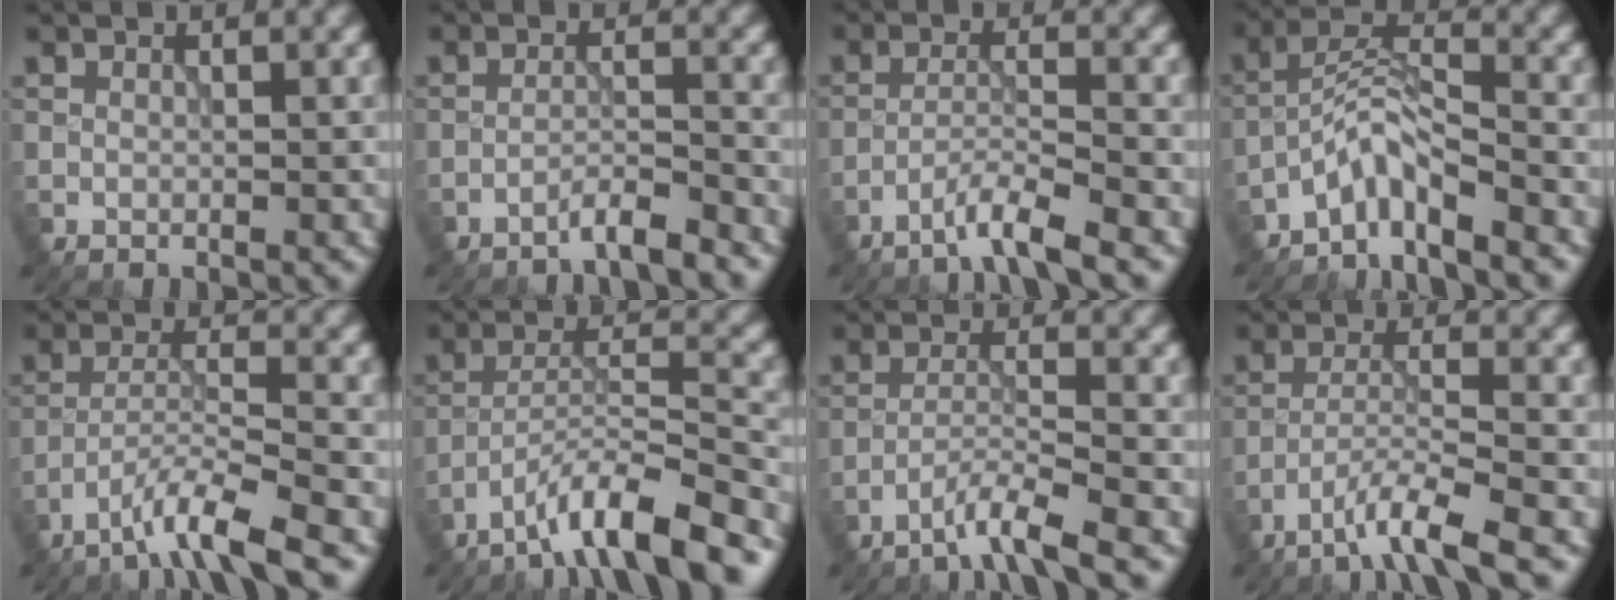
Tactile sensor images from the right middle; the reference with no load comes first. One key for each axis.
{"total": 2.9, "fx": -2.5, "fy": 0.1, "fz": 1.4, "tx": -0.013, "ty": 0.009, "tz": -0.053}
{"total": 3.6, "fx": -2.8, "fy": 0.1, "fz": 2.3, "tx": -0.035, "ty": 0.006, "tz": -0.065}
{"total": 4.2, "fx": -3.5, "fy": 0.6, "fz": 2.3, "tx": -0.039, "ty": 0.011, "tz": -0.077}
{"total": 5.7, "fx": -4.3, "fy": 0.4, "fz": 3.7, "tx": -0.061, "ty": 0.003, "tz": -0.087}
{"total": 9.0, "fx": -6.6, "fy": 1.7, "fz": 5.9, "tx": -0.094, "ty": 0.009, "tz": -0.118}
{"total": 3.8, "fx": -2.9, "fy": 0.0, "fz": 2.4, "tx": -0.035, "ty": 0.006, "tz": -0.069}
{"total": 5.1, "fx": -3.7, "fy": 0.4, "fz": 3.5, "tx": -0.057, "ty": 0.003, "tz": -0.079}